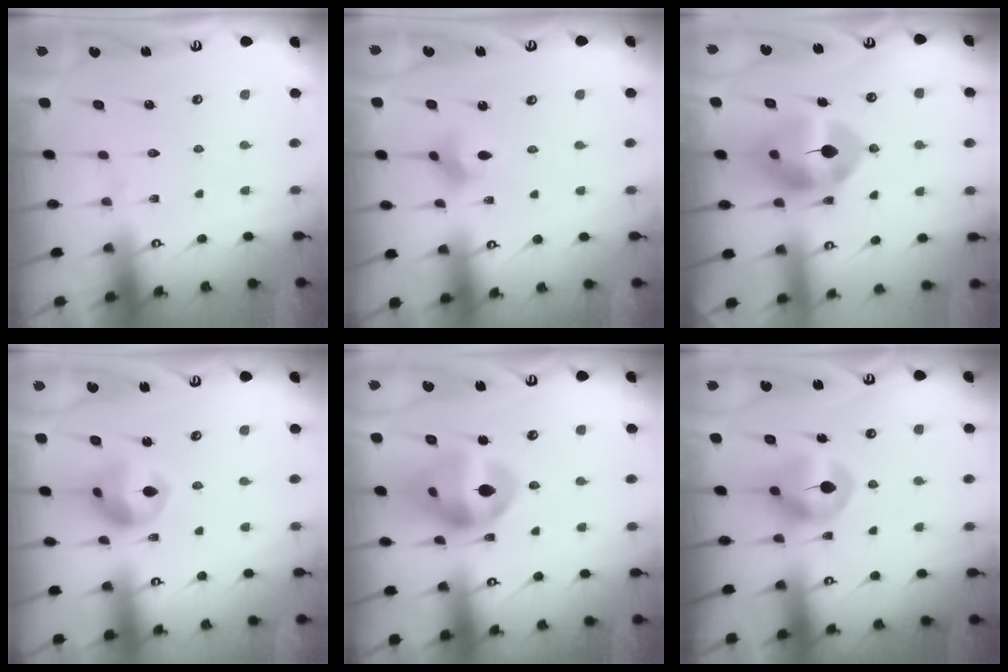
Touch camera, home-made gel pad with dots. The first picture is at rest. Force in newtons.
{"total": 3.7, "press": 3.6, "slide": 0.8}
{"total": 10.9, "press": 10.8, "slide": 1.7}
{"total": 11.1, "press": 11.1, "slide": 0.8}
{"total": 14.3, "press": 13.4, "slide": 5.1}
{"total": 7.9, "press": 7.9, "slide": 0.2}